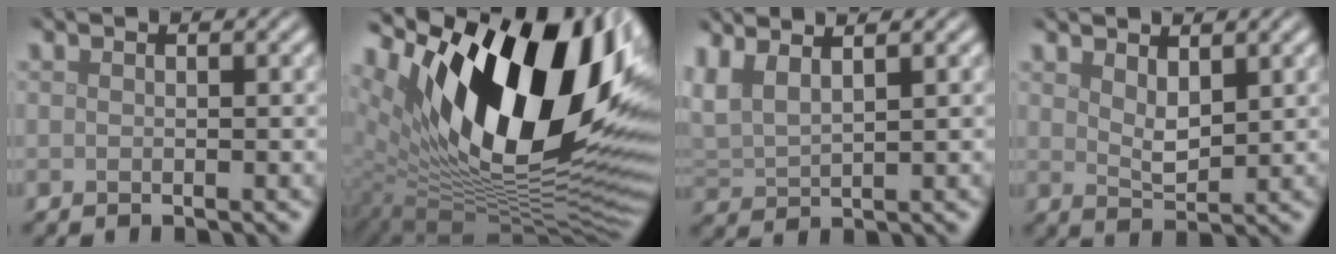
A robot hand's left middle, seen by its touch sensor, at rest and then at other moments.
{"total": 19.0, "force": [7.1, 9.3, 15.0], "torque": [-0.245, 0.014, 0.123]}
{"total": 2.9, "force": [1.9, 0.8, 1.9], "torque": [-0.052, 0.013, 0.042]}
{"total": 2.4, "force": [1.5, 0.9, 1.7], "torque": [-0.034, -0.008, 0.032]}